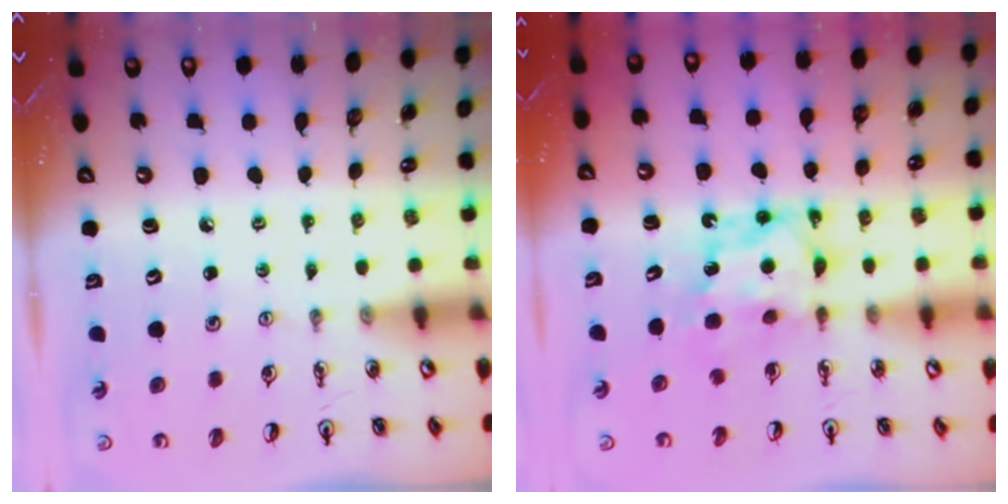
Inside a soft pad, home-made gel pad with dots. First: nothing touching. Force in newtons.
{"total": 6.7, "press": 6.7, "slide": 0.5}